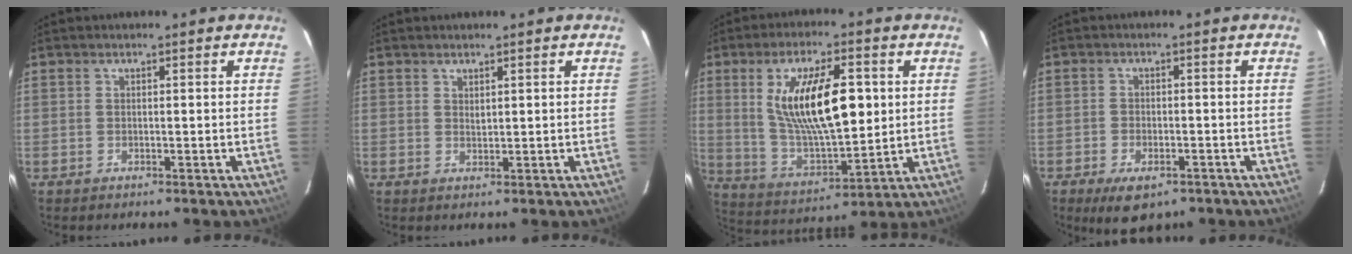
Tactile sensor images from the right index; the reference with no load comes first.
{"total": 1.0, "force": [0.8, 0.4, 0.5], "torque": [-0.006, 0.001, 0.015]}
{"total": 17.6, "force": [3.7, 6.4, 16.0], "torque": [-0.291, -0.003, 0.079]}
{"total": 7.6, "force": [-4.9, 3.7, 4.5], "torque": [-0.096, -0.017, -0.074]}